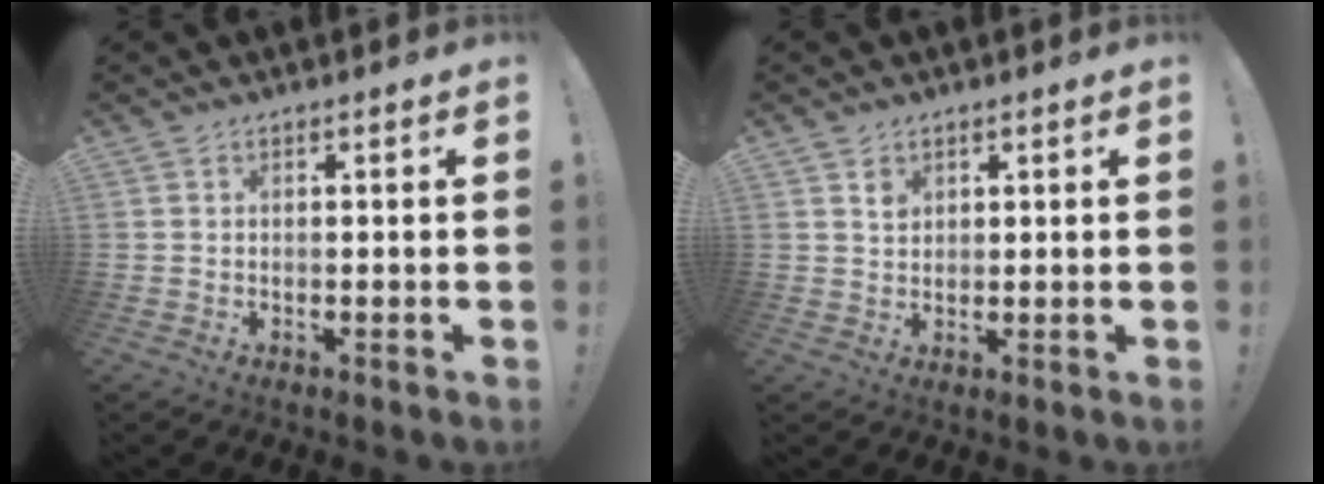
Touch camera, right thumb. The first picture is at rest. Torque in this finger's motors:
{"motor_torque": [0.64, 0.59, 0.30, -0.30, 0.00]}